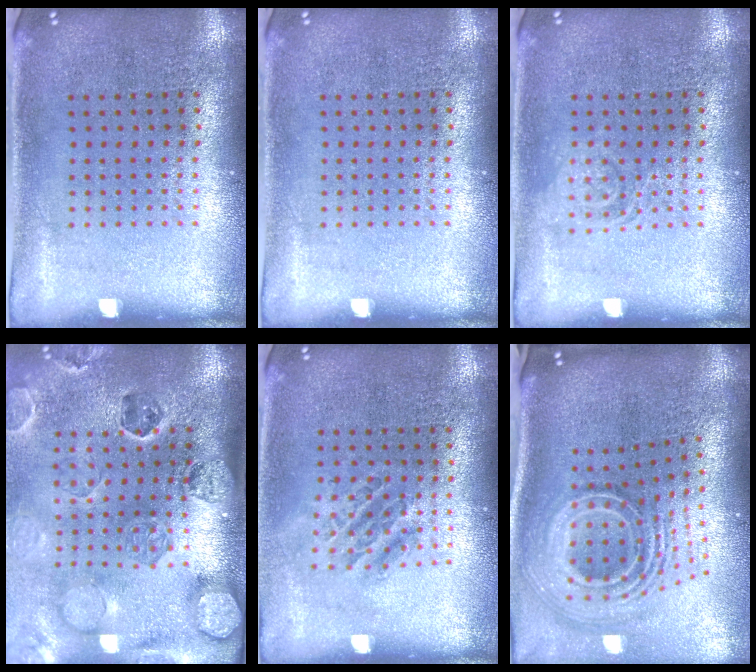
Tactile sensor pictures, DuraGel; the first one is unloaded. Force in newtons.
{"total": 0.0}
{"total": 1.5, "press": 1.5, "slide": 0.3}
{"total": 2.8, "press": 2.7, "slide": 0.7}
{"total": 1.2, "press": 1.1, "slide": 0.4}
{"total": 3.2, "press": 2.0, "slide": 2.5}